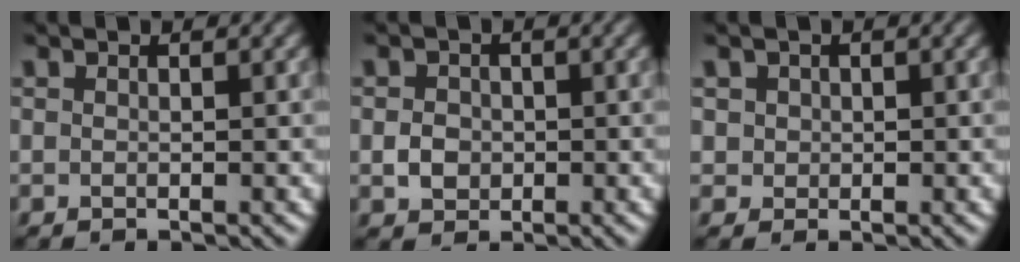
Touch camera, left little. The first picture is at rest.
{"total": 1.9, "force": [-0.2, 1.7, 0.9], "torque": [-0.012, -0.001, -0.008]}
{"total": 1.7, "force": [0.6, 1.5, 0.5], "torque": [-0.009, 0.003, 0.018]}